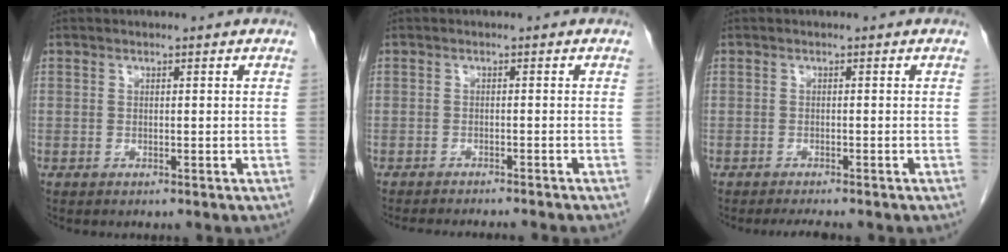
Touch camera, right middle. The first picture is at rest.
{"total": 8.5, "force": [-7.8, 0.3, 3.3], "torque": [-0.030, -0.014, -0.100]}
{"total": 2.9, "force": [-2.5, 0.2, 1.4], "torque": [-0.022, -0.008, -0.034]}